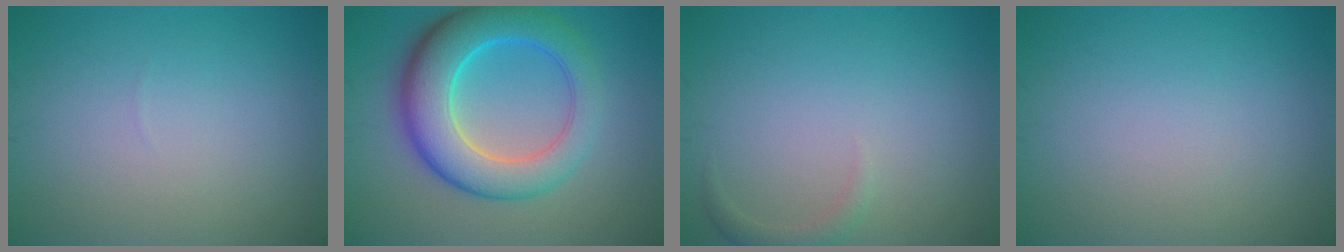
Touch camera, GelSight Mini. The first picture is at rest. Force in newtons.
{"total": 8.9, "press": 8.9, "slide": 0.3}
{"total": 1.3, "press": 1.2, "slide": 0.2}
{"total": 0.0}